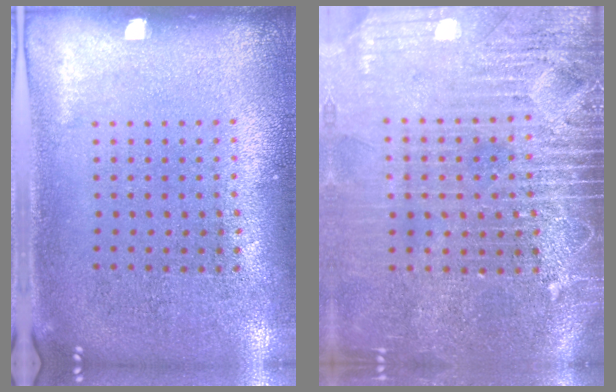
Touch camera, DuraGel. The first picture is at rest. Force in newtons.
{"total": 4.3, "press": 3.7, "slide": 2.2}